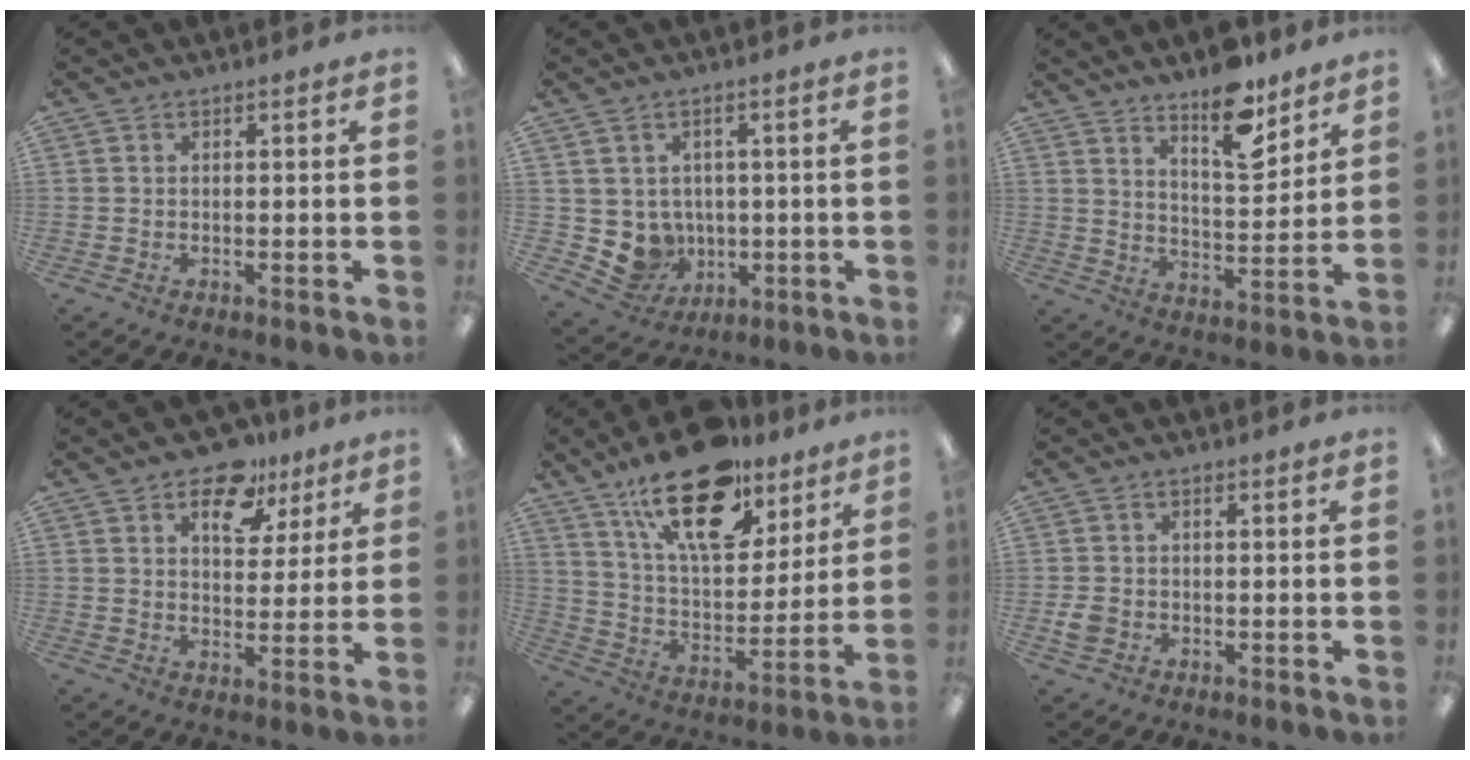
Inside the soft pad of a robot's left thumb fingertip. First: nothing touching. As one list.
[{"total": 6.6, "force": [0.9, 6.4, 1.1], "torque": [-0.040, -0.014, 0.028]}, {"total": 13.0, "force": [10.0, 4.7, 6.9], "torque": [-0.091, -0.065, 0.171]}, {"total": 11.6, "force": [7.7, 6.5, 5.7], "torque": [-0.073, -0.036, 0.134]}, {"total": 22.0, "force": [14.1, 10.1, 13.5], "torque": [-0.218, -0.070, 0.244]}, {"total": 2.8, "force": [-0.7, 2.4, 1.4], "torque": [-0.014, 0.003, -0.014]}]